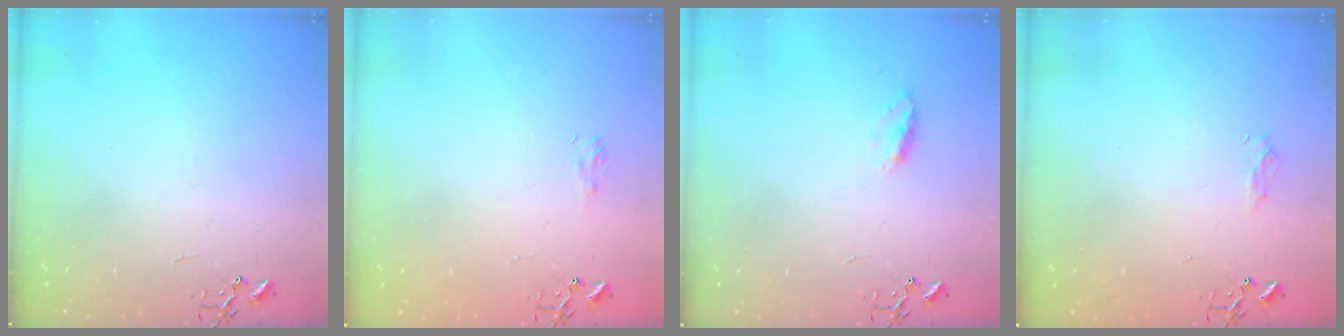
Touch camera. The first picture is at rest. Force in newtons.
{"total": 6.9, "press": 6.8, "slide": 0.8}
{"total": 5.0, "press": 5.0, "slide": 0.7}
{"total": 7.1, "press": 7.1, "slide": 0.8}